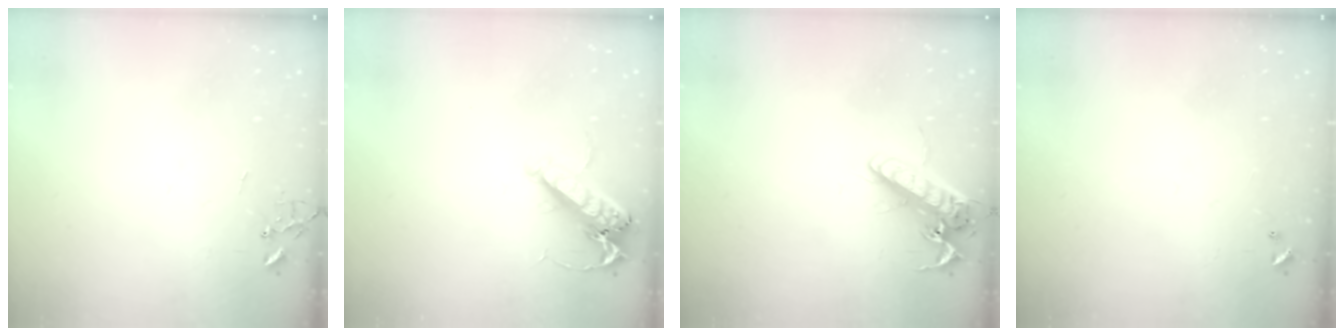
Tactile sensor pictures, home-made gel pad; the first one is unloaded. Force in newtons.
{"total": 14.4, "press": 14.2, "slide": 2.0}
{"total": 14.6, "press": 14.4, "slide": 2.4}
{"total": 0.0}